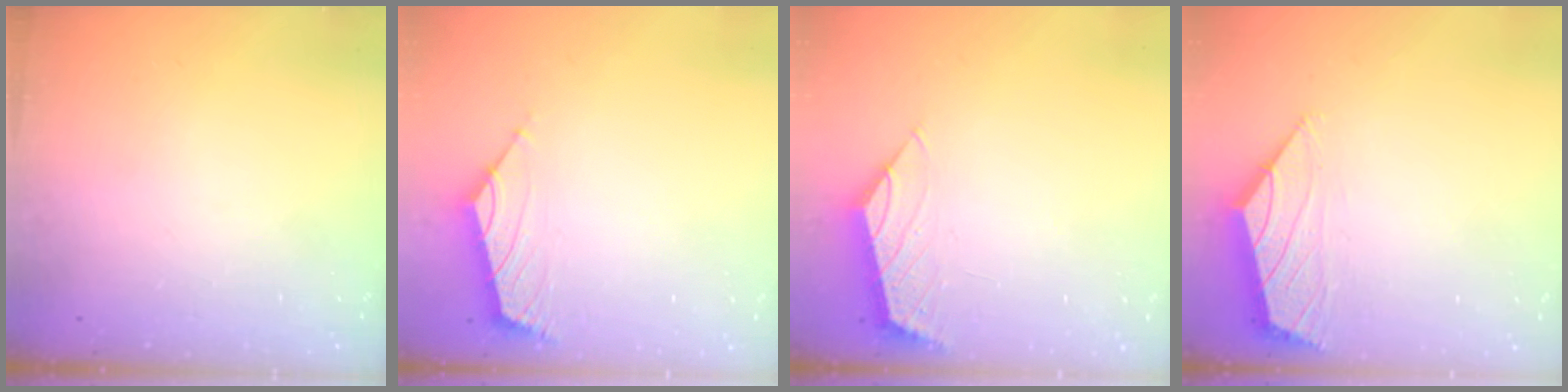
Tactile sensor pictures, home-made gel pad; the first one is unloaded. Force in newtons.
{"total": 1.6, "press": 1.5, "slide": 0.7}
{"total": 0.9, "press": 0.9, "slide": 0.3}
{"total": 0.0}